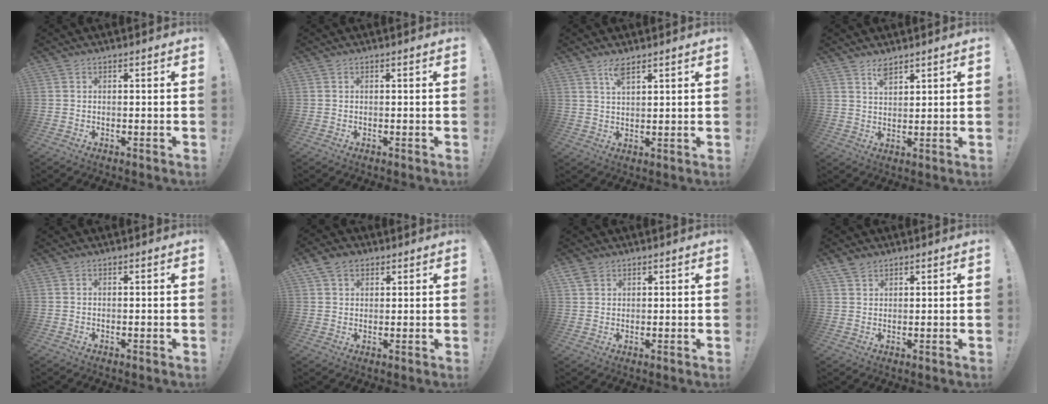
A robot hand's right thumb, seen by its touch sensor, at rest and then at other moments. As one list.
[{"total": 0.0}, {"total": 4.4, "force": [3.0, 1.4, 2.8], "torque": [-0.049, -0.013, 0.052]}, {"total": 4.4, "force": [3.6, 1.9, 1.7], "torque": [-0.021, -0.022, 0.065]}, {"total": 0.0}, {"total": 6.0, "force": [3.2, 4.4, 2.5], "torque": [-0.043, -0.002, 0.065]}, {"total": 3.7, "force": [2.7, 2.4, 0.7], "torque": [-0.010, -0.012, 0.051]}, {"total": 3.3, "force": [2.7, 1.8, 0.9], "torque": [-0.010, -0.014, 0.050]}]